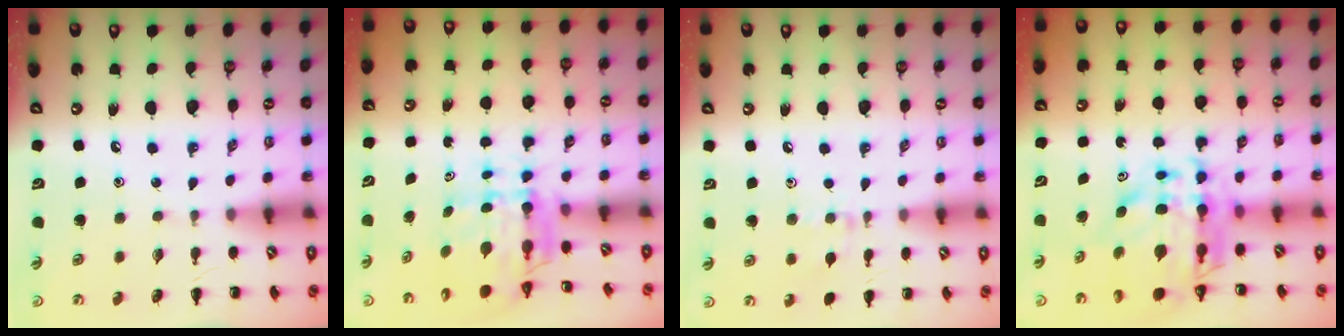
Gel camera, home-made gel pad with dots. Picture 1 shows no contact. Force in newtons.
{"total": 5.8, "press": 5.3, "slide": 2.3}
{"total": 6.4, "press": 6.1, "slide": 2.1}
{"total": 11.3, "press": 10.7, "slide": 3.7}